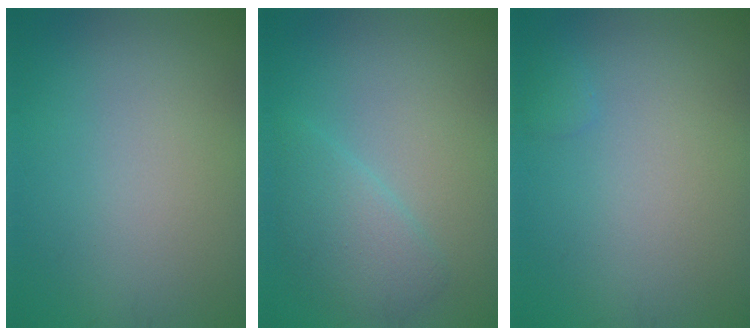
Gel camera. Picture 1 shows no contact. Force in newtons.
{"total": 2.7, "press": 2.7, "slide": 0.1}
{"total": 0.6, "press": 0.6, "slide": 0.1}